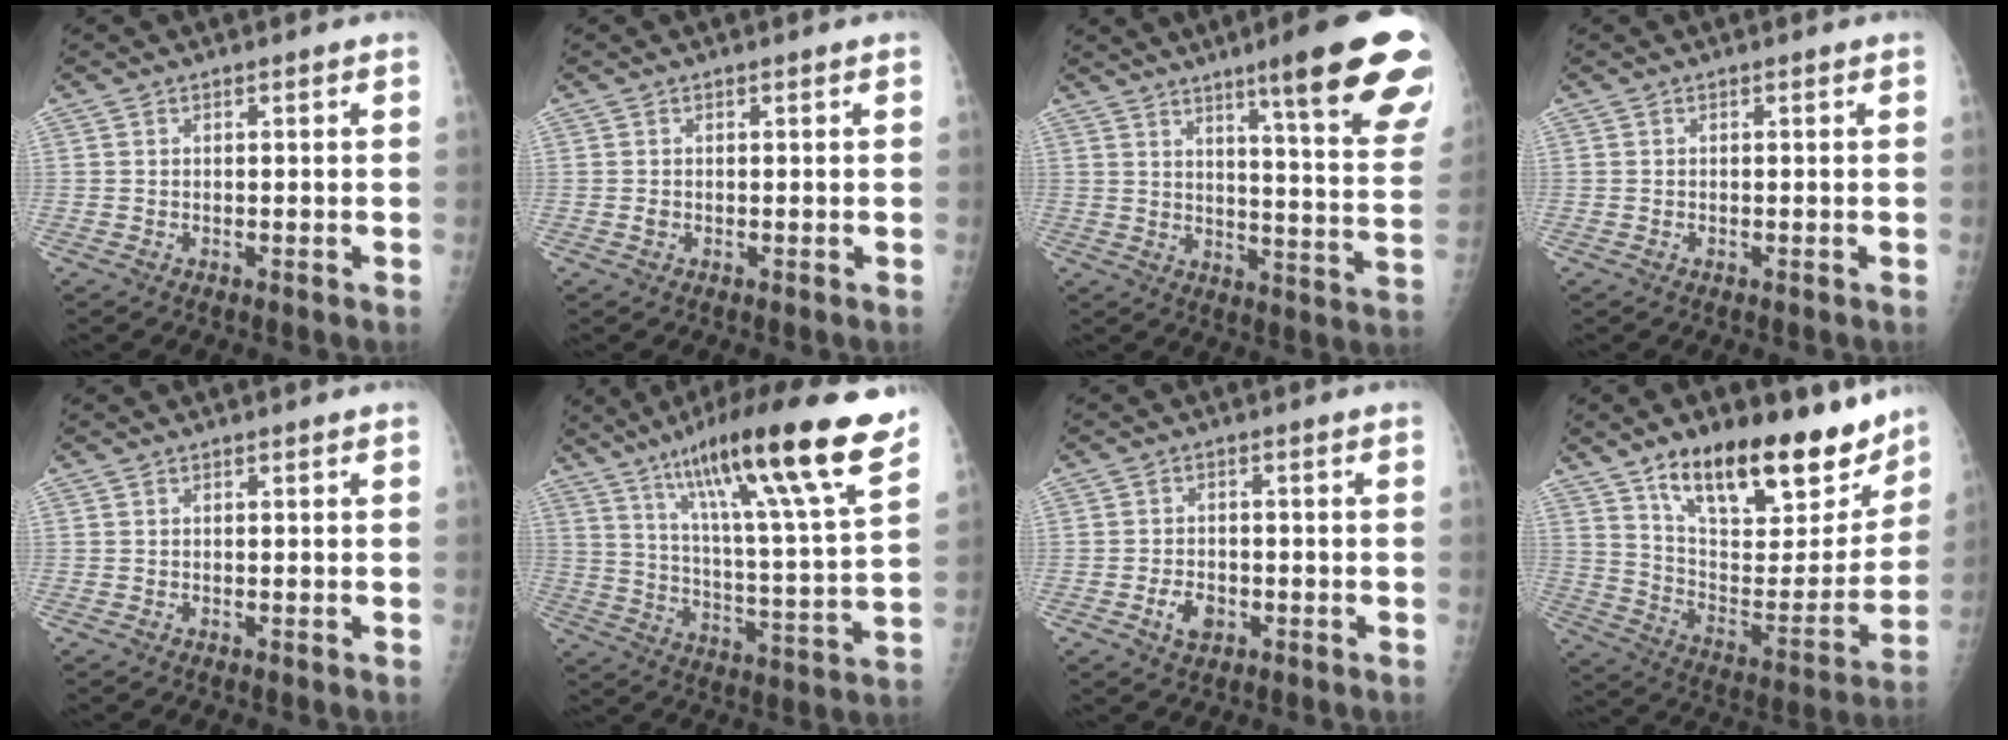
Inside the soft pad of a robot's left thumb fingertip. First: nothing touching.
{"total": 0.6, "force": [-0.2, 0.5, 0.2], "torque": [0.001, 0.002, -0.004]}
{"total": 21.8, "force": [13.4, 2.5, 17.0], "torque": [-0.198, -0.060, 0.170]}
{"total": 0.0}
{"total": 0.0}
{"total": 23.9, "force": [15.3, 2.4, 18.1], "torque": [-0.270, -0.045, 0.244]}
{"total": 4.0, "force": [-1.7, 2.8, 2.3], "torque": [-0.030, 0.009, -0.028]}
{"total": 24.8, "force": [17.2, 10.4, 14.6], "torque": [-0.170, -0.070, 0.274]}